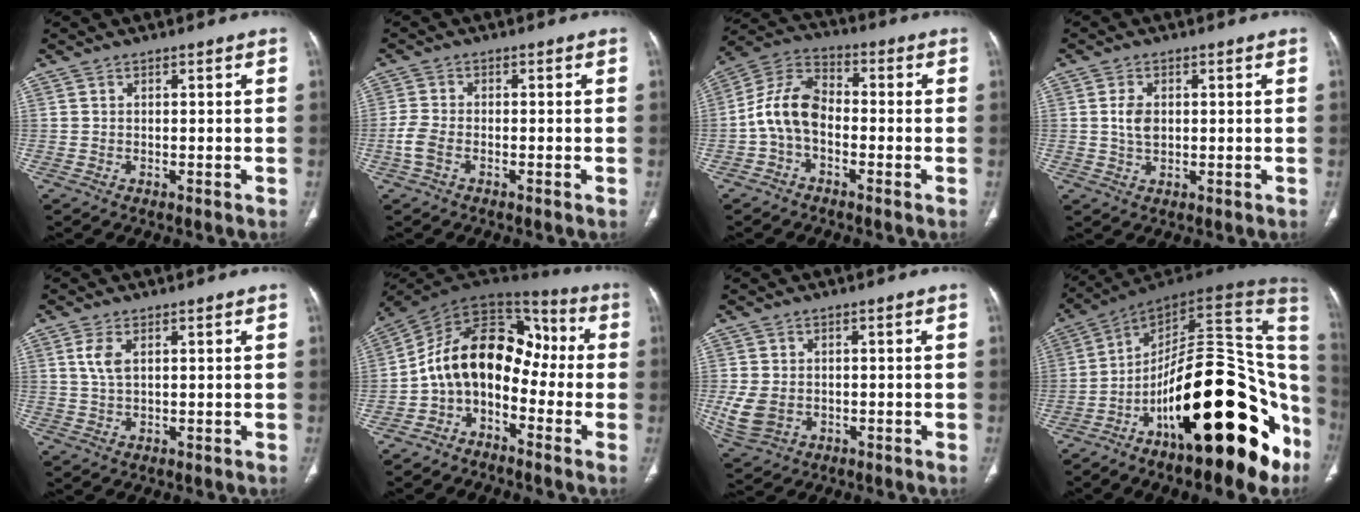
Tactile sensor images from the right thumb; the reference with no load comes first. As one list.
[{"total": 3.3, "force": [-1.3, 1.9, 2.4], "torque": [-0.065, 0.004, -0.033]}, {"total": 9.8, "force": [-1.8, 6.5, 7.1], "torque": [-0.130, 0.035, -0.049]}, {"total": 3.7, "force": [0.5, 2.4, 2.8], "torque": [-0.049, 0.000, 0.010]}, {"total": 3.5, "force": [1.2, 1.6, 2.8], "torque": [-0.065, 0.001, 0.028]}, {"total": 14.1, "force": [-3.5, 9.7, 9.6], "torque": [-0.127, 0.099, -0.078]}, {"total": 6.3, "force": [-0.7, 5.1, 3.7], "torque": [-0.080, -0.001, -0.003]}, {"total": 30.6, "force": [-11.3, 11.7, 26.0], "torque": [-0.296, 0.084, -0.172]}]